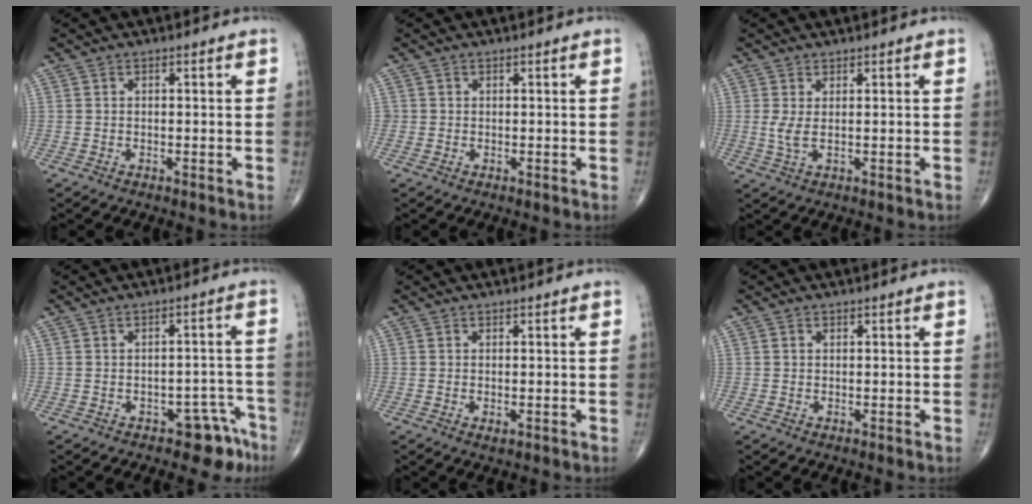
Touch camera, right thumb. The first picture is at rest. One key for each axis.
{"total": 0.7, "fx": -0.1, "fy": 0.6, "fz": 0.0, "tx": 0.006, "ty": 0.005, "tz": -0.004}
{"total": 2.6, "fx": 0.4, "fy": 0.8, "fz": 2.4, "tx": -0.059, "ty": -0.006, "tz": 0.013}
{"total": 5.5, "fx": -3.9, "fy": 3.1, "fz": 2.5, "tx": -0.001, "ty": 0.044, "tz": -0.046}
{"total": 0.9, "fx": -0.2, "fy": 0.4, "fz": 0.8, "tx": -0.015, "ty": -0.004, "tz": -0.002}
{"total": 0.7, "fx": 0.2, "fy": 0.5, "fz": 0.3, "tx": -0.004, "ty": -0.001, "tz": 0.005}